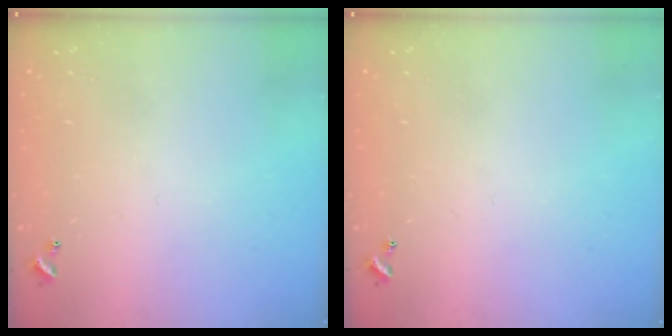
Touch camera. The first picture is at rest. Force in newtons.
{"total": 0.0}